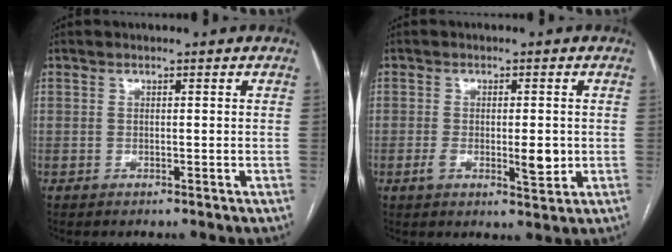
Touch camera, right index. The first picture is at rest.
{"total": 5.1, "force": [-0.9, 1.5, 4.7], "torque": [-0.077, -0.005, -0.011]}